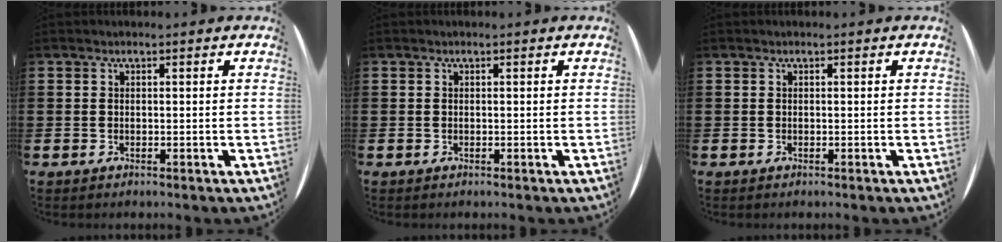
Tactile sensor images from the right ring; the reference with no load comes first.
{"total": 0.0}
{"total": 0.0}